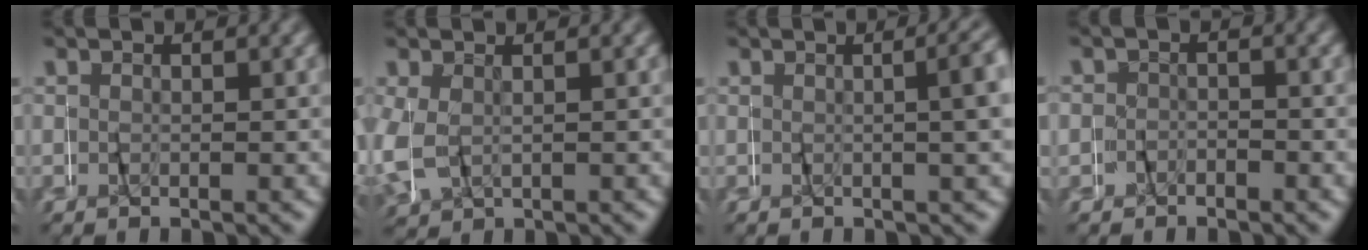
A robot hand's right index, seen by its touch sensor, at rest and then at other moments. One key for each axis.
{"total": 4.7, "fx": 0.1, "fy": 4.3, "fz": 2.0, "tx": -0.078, "ty": -0.011, "tz": 0.009}
{"total": 2.4, "fx": -0.3, "fy": -0.2, "fz": 2.4, "tx": -0.025, "ty": 0.011, "tz": -0.001}
{"total": 1.3, "fx": -0.4, "fy": 1.2, "fz": -0.4, "tx": -0.003, "ty": 0.010, "tz": -0.016}